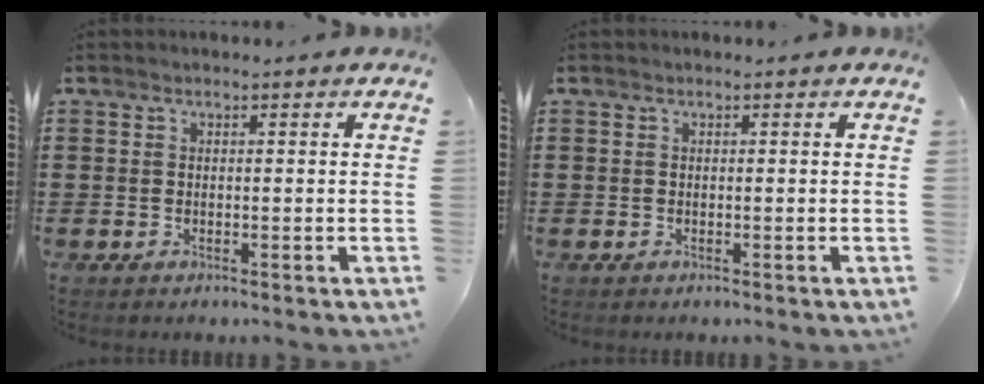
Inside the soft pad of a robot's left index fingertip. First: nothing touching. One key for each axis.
{"total": 0.0}